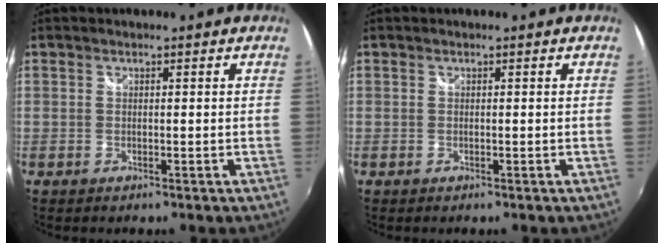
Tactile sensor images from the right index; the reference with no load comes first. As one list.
[{"total": 0.0}]